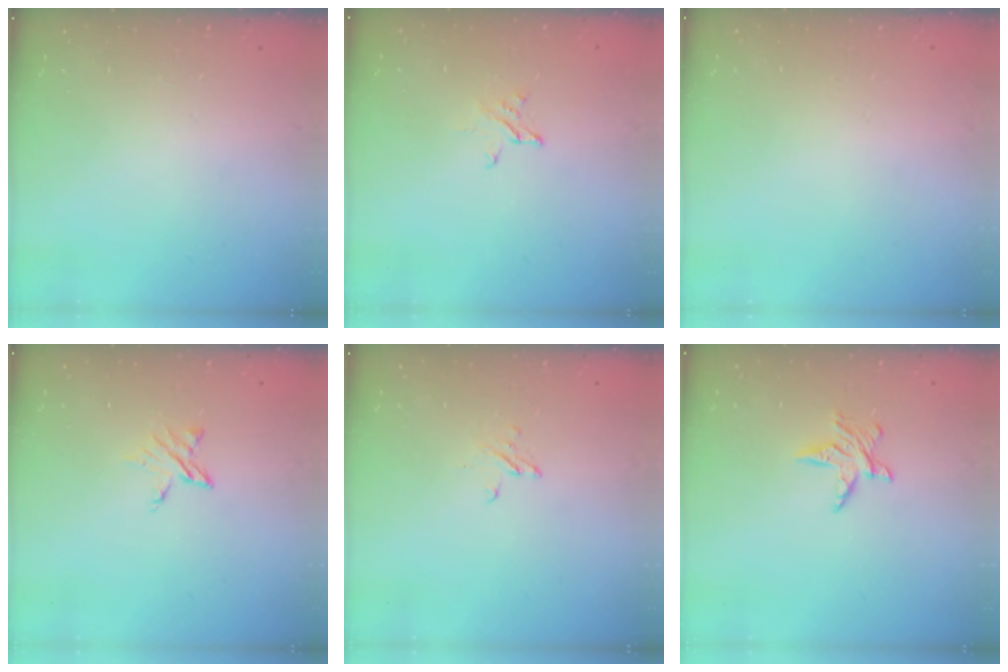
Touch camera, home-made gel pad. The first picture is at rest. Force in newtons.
{"total": 2.5, "press": 2.5, "slide": 0.1}
{"total": 0.0}
{"total": 4.7, "press": 4.7, "slide": 0.5}
{"total": 2.4, "press": 2.4, "slide": 0.2}
{"total": 5.3, "press": 5.2, "slide": 0.7}